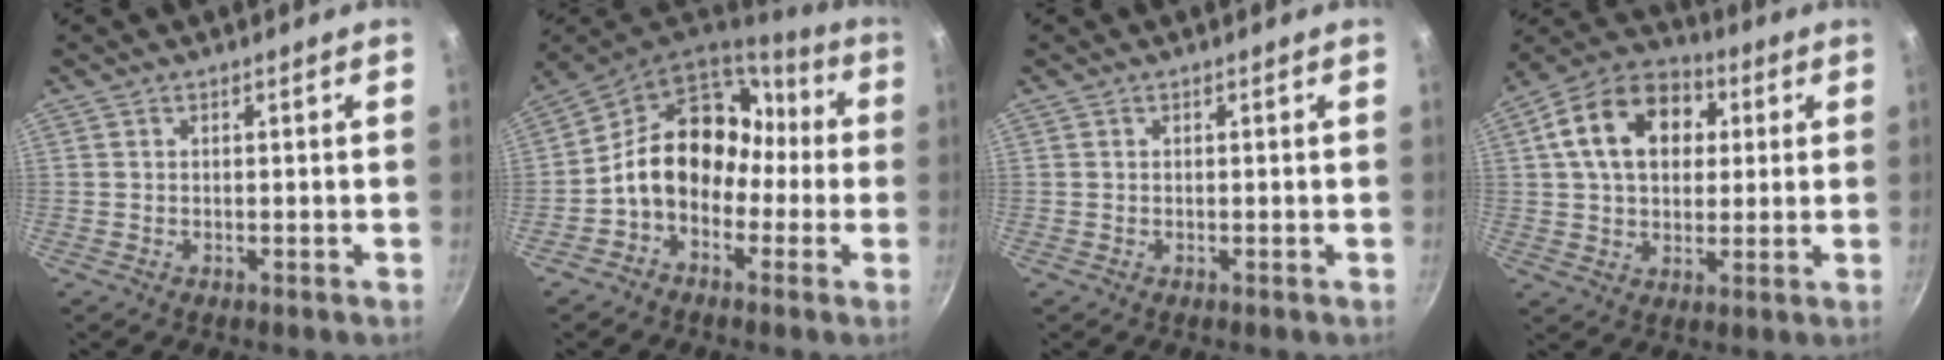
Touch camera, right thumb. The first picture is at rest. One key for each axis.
{"total": 16.1, "fx": -1.3, "fy": 12.6, "fz": 10.0, "tx": -0.114, "ty": 0.065, "tz": -0.033}
{"total": 0.0}
{"total": 16.4, "fx": 4.0, "fy": 11.7, "fz": 10.8, "tx": -0.159, "ty": 0.021, "tz": 0.050}